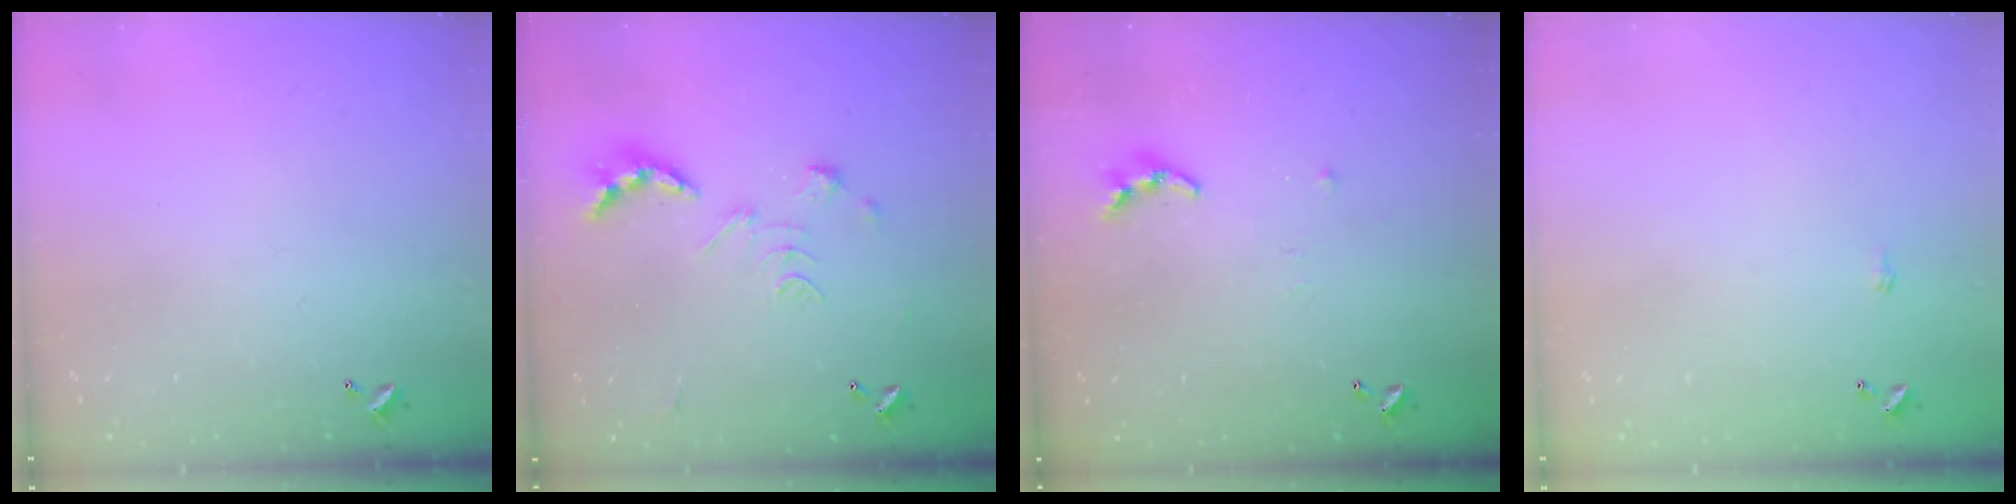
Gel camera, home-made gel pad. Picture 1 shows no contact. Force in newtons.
{"total": 2.5, "press": 2.0, "slide": 1.5}
{"total": 6.8, "press": 6.7, "slide": 0.5}
{"total": 0.6, "press": 0.6, "slide": 0.2}